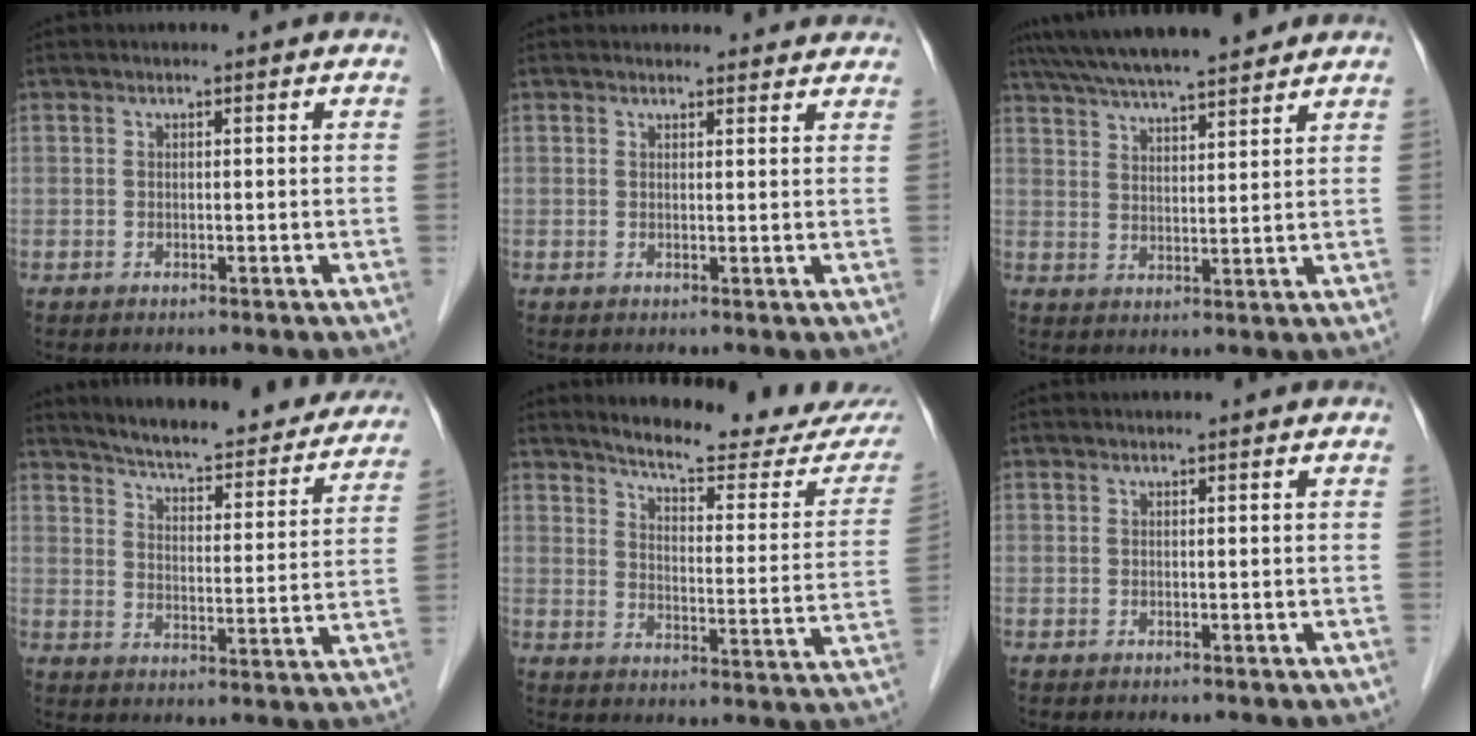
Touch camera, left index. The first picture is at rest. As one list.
[{"total": 6.8, "force": [6.4, 1.8, 1.2], "torque": [0.004, 0.015, 0.059]}, {"total": 15.7, "force": [13.8, 1.7, 7.3], "torque": [-0.128, 0.034, 0.215]}, {"total": 24.3, "force": [22.0, 4.7, 9.2], "torque": [-0.124, -0.039, 0.271]}, {"total": 18.2, "force": [16.8, 1.9, 6.7], "torque": [-0.085, -0.064, 0.203]}, {"total": 0.0}]